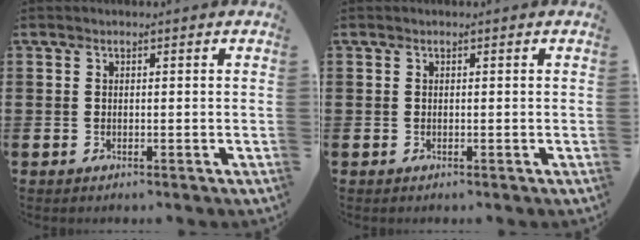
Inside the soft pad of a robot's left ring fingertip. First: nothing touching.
{"total": 0.0}